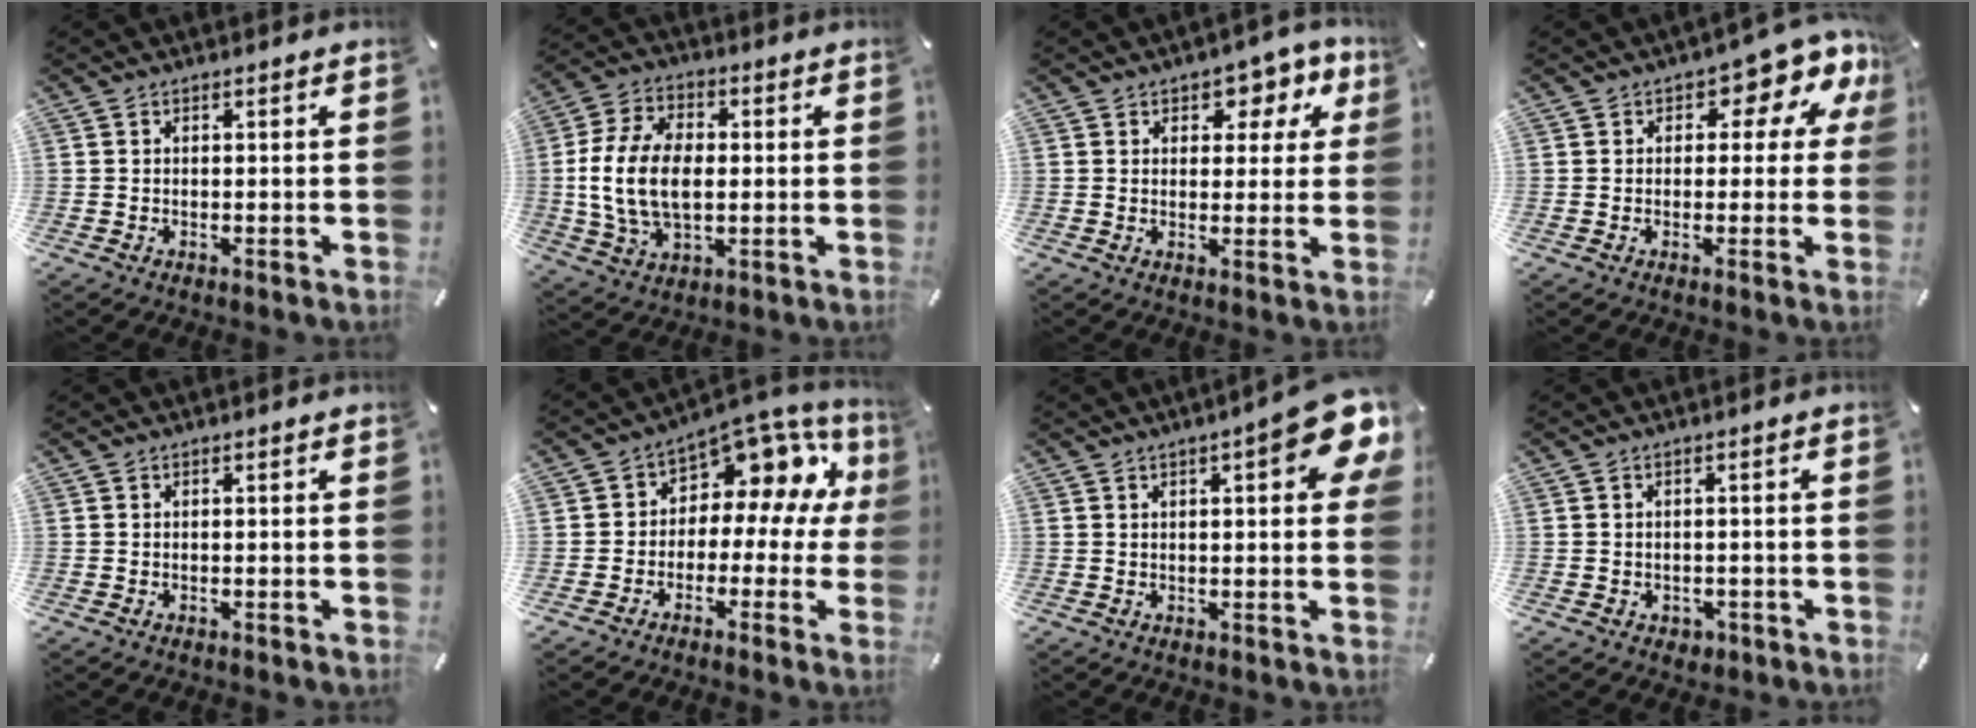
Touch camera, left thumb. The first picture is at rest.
{"total": 14.5, "force": [-0.3, 9.9, 10.6], "torque": [-0.240, 0.011, -0.003]}
{"total": 6.4, "force": [3.0, 4.7, 3.1], "torque": [-0.023, -0.018, 0.043]}
{"total": 8.3, "force": [3.8, 4.6, 5.8], "torque": [-0.065, -0.031, 0.059]}
{"total": 0.0}
{"total": 10.8, "force": [4.1, 7.4, 6.7], "torque": [-0.106, -0.033, 0.070]}
{"total": 11.2, "force": [4.8, 3.2, 9.6], "torque": [-0.124, -0.021, 0.077]}
{"total": 1.9, "force": [-0.5, 1.8, 0.5], "torque": [-0.010, 0.006, -0.013]}